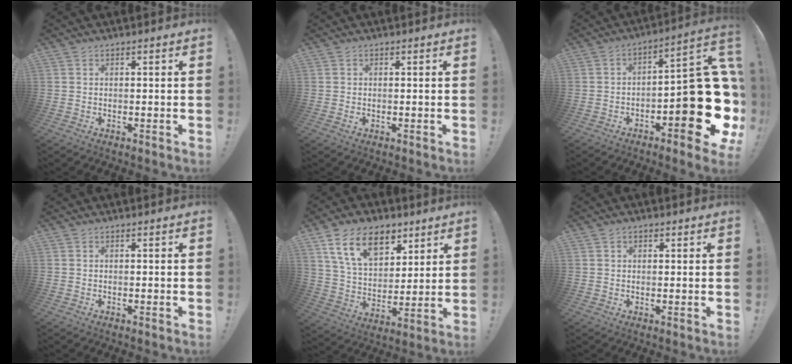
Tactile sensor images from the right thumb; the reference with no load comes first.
{"total": 0.6, "force": [0.0, 0.4, 0.4], "torque": [0.005, -0.002, -0.003]}
{"total": 20.5, "force": [-5.9, 6.9, 18.3], "torque": [-0.218, 0.029, -0.084]}
{"total": 0.0}
{"total": 17.5, "force": [9.4, 10.8, 10.0], "torque": [-0.167, -0.034, 0.177]}
{"total": 1.1, "force": [0.5, 0.8, 0.6], "torque": [-0.006, 0.001, 0.008]}